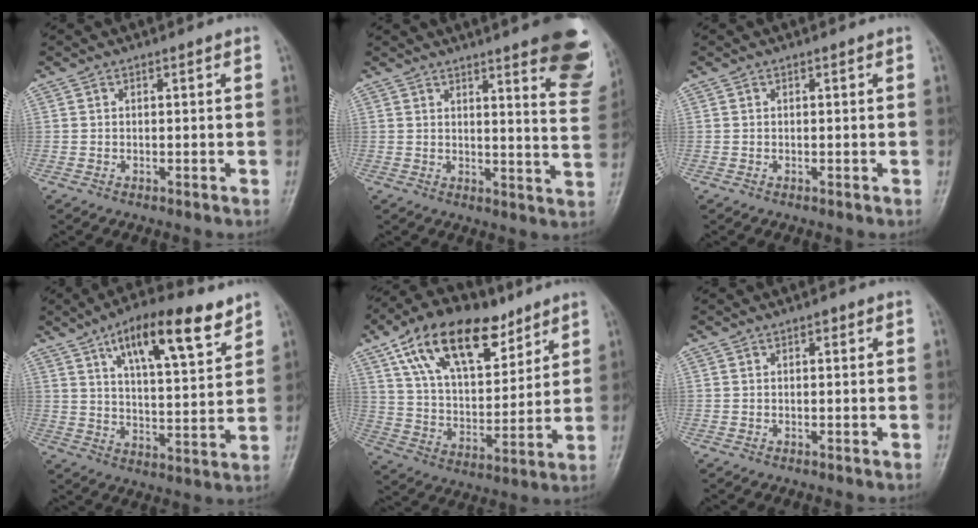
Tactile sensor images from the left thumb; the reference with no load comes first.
{"total": 17.1, "force": [11.0, 3.5, 12.6], "torque": [-0.124, -0.059, 0.120]}
{"total": 0.0}
{"total": 16.0, "force": [9.5, 5.2, 11.9], "torque": [-0.164, -0.036, 0.153]}
{"total": 20.6, "force": [11.9, 10.6, 13.0], "torque": [-0.188, -0.031, 0.213]}
{"total": 0.8, "force": [0.4, 0.4, 0.5], "torque": [-0.004, 0.000, 0.003]}